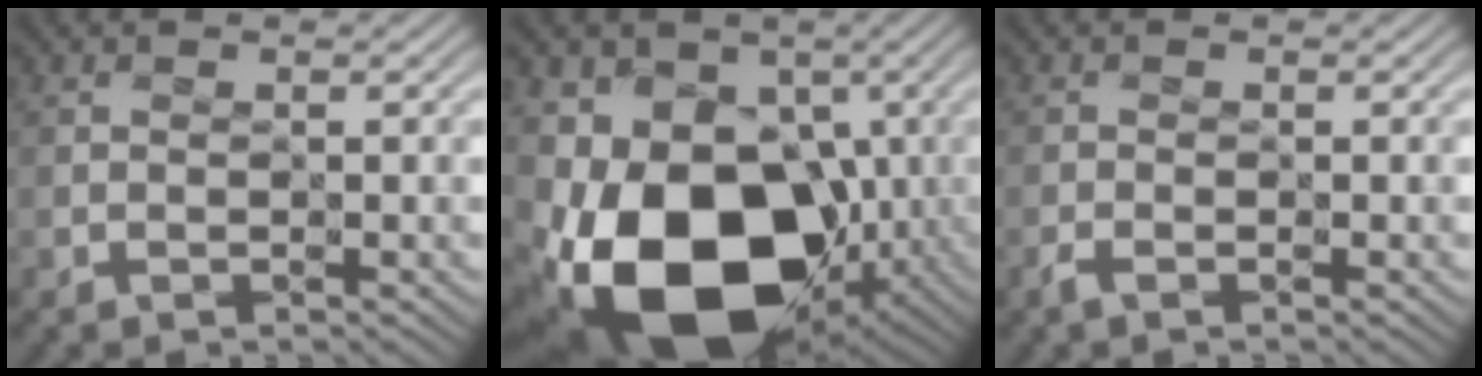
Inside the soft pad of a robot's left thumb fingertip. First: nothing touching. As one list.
[{"total": 16.9, "force": [-5.0, 11.6, 11.2], "torque": [-0.201, -0.031, -0.092]}, {"total": 1.1, "force": [-0.8, 0.2, 0.7], "torque": [-0.019, -0.002, -0.017]}]